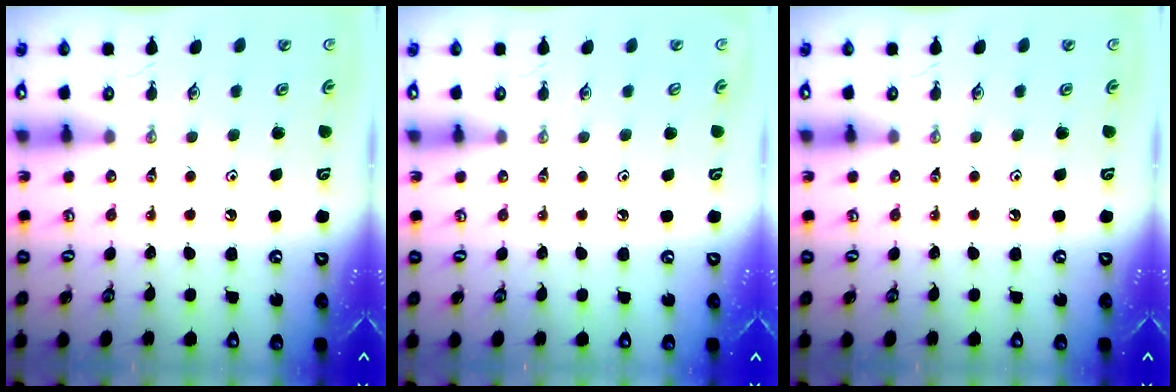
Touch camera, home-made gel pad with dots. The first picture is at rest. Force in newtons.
{"total": 1.1, "press": 0.0, "slide": 1.1}
{"total": 0.0}